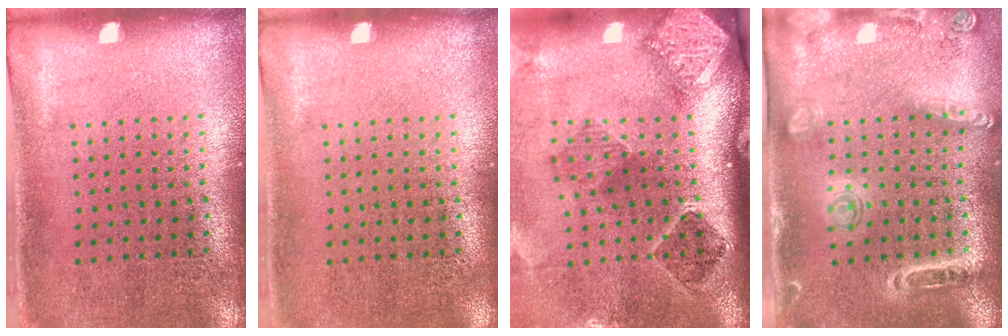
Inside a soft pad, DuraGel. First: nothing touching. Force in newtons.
{"total": 0.0}
{"total": 3.0, "press": 1.9, "slide": 2.3}
{"total": 1.5, "press": 1.5, "slide": 0.4}